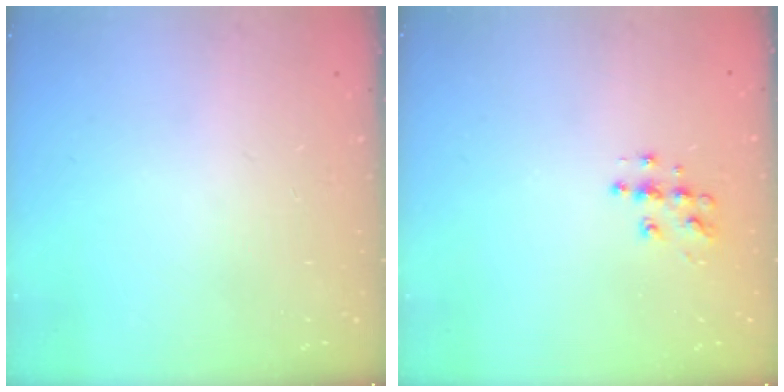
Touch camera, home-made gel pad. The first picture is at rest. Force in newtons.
{"total": 7.5, "press": 7.5, "slide": 0.3}